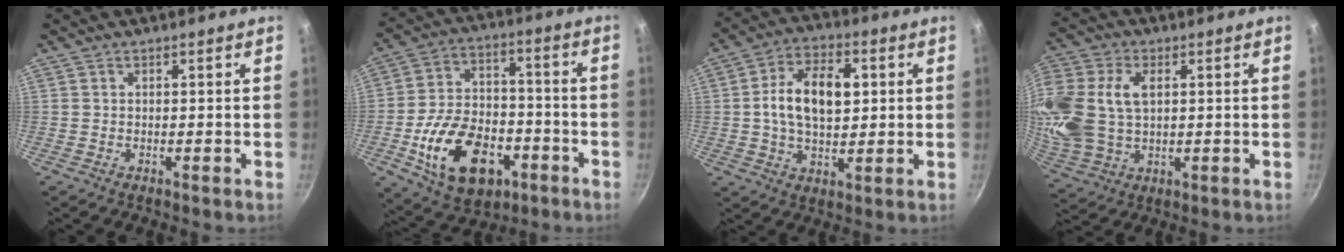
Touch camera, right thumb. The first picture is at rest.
{"total": 19.6, "force": [-7.2, 12.6, 13.2], "torque": [-0.205, 0.043, -0.110]}
{"total": 13.0, "force": [1.8, 7.9, 10.2], "torque": [-0.160, 0.011, 0.024]}
{"total": 19.5, "force": [3.8, 13.5, 13.6], "torque": [-0.318, 0.009, 0.077]}